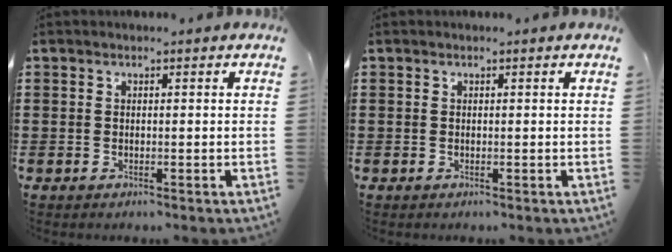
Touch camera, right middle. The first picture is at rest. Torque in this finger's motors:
{"motor_torque": [-0.45, 0.41, 0.00, -0.01]}